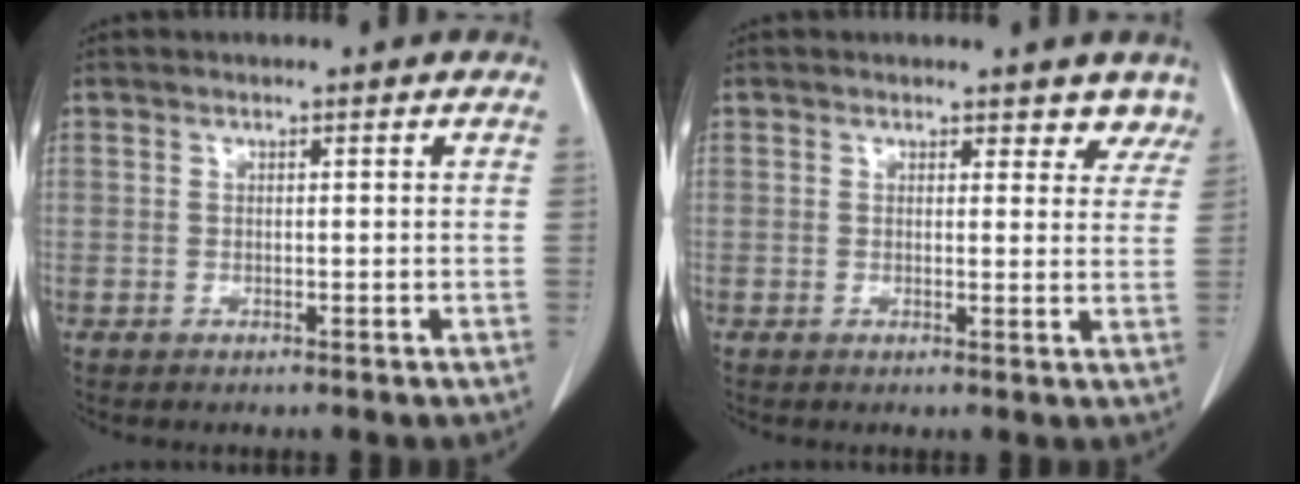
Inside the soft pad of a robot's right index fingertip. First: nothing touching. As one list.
[{"total": 4.0, "force": [3.4, 1.9, 0.6], "torque": [0.022, -0.008, 0.022]}]